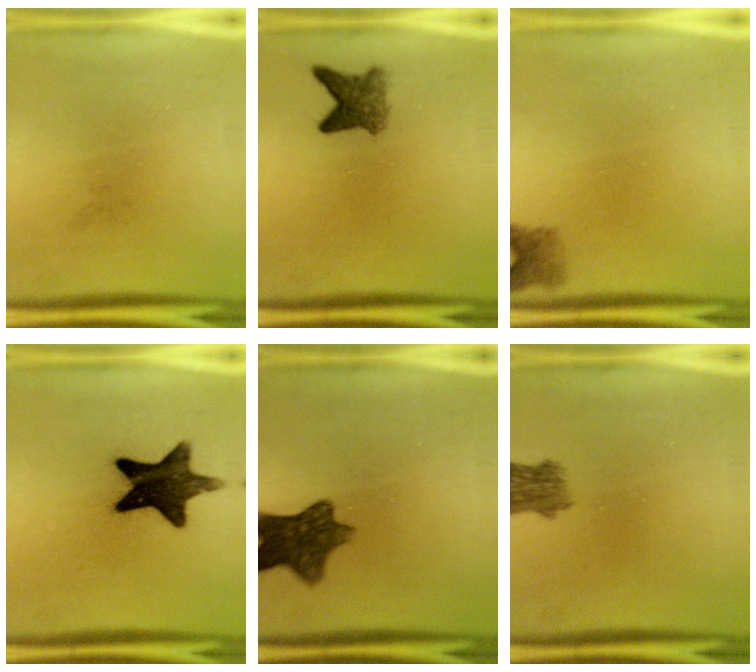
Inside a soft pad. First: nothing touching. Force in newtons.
{"total": 3.9}
{"total": 2.3}
{"total": 14.5}
{"total": 9.0}
{"total": 4.2}